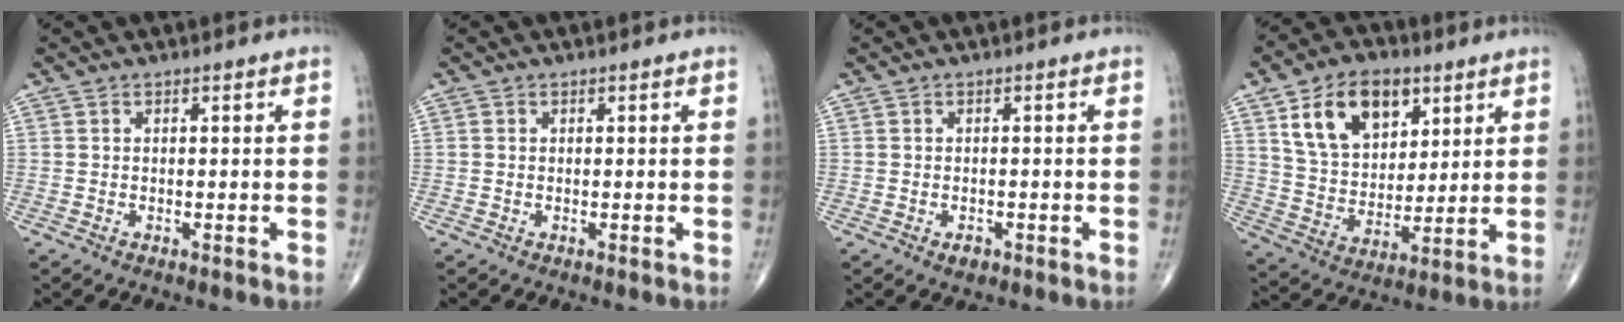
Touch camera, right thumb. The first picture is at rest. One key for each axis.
{"total": 0.0}
{"total": 1.7, "fx": -0.9, "fy": 1.1, "fz": 1.0, "tx": -0.011, "ty": 0.002, "tz": -0.010}
{"total": 15.8, "fx": 7.2, "fy": 10.1, "fz": 9.7, "tx": -0.130, "ty": -0.025, "tz": 0.138}